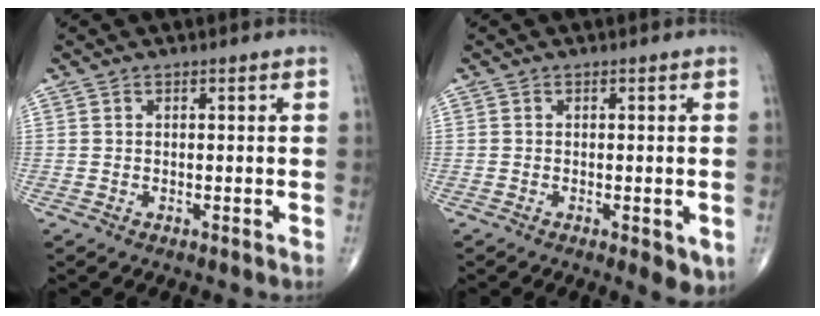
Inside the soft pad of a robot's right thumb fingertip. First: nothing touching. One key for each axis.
{"total": 4.0, "fx": -1.2, "fy": 1.5, "fz": 3.6, "tx": -0.045, "ty": -0.010, "tz": -0.015}